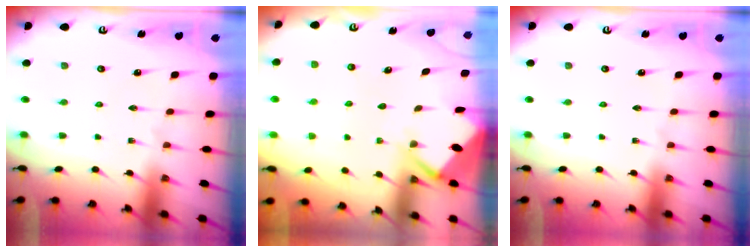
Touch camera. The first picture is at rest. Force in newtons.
{"total": 2.7, "press": 2.7, "slide": 0.4}
{"total": 0.0}